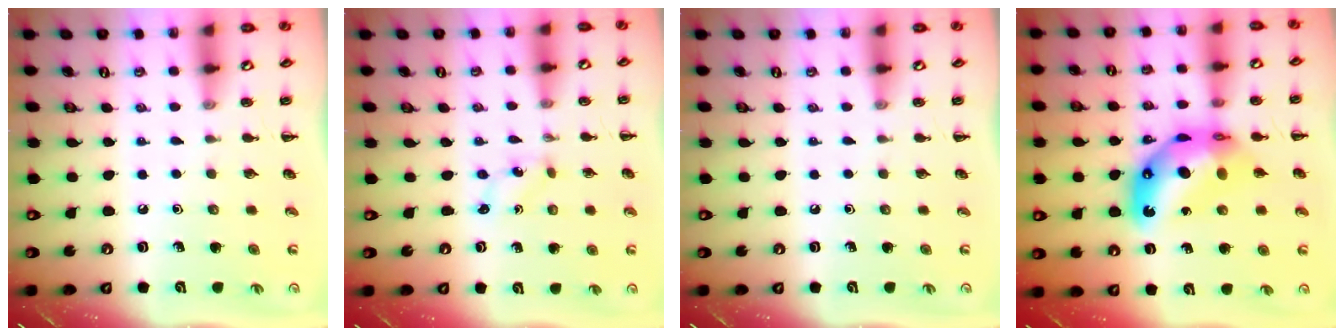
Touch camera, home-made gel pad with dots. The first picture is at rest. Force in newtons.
{"total": 0.0}
{"total": 0.0}
{"total": 14.5, "press": 13.7, "slide": 4.5}